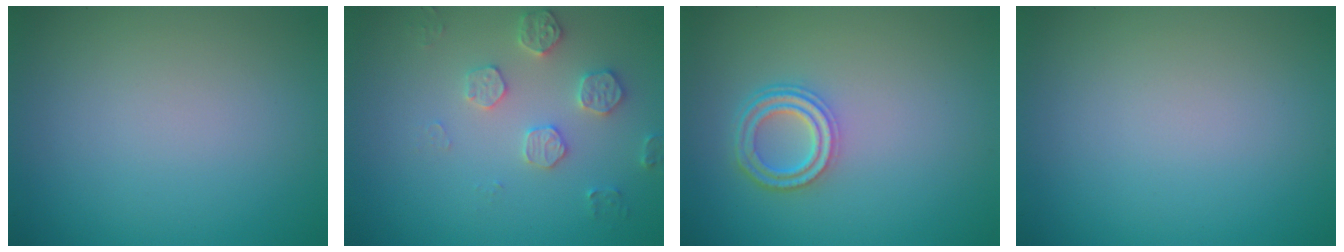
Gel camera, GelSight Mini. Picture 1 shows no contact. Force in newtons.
{"total": 2.7, "press": 2.7, "slide": 0.5}
{"total": 3.4, "press": 2.7, "slide": 2.1}
{"total": 0.0}